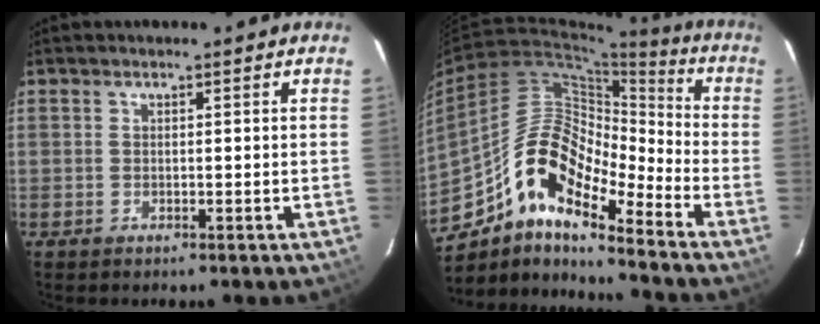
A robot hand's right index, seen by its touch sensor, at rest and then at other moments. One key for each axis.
{"total": 15.9, "fx": -10.7, "fy": 4.7, "fz": 10.9, "tx": -0.179, "ty": 0.009, "tz": -0.212}